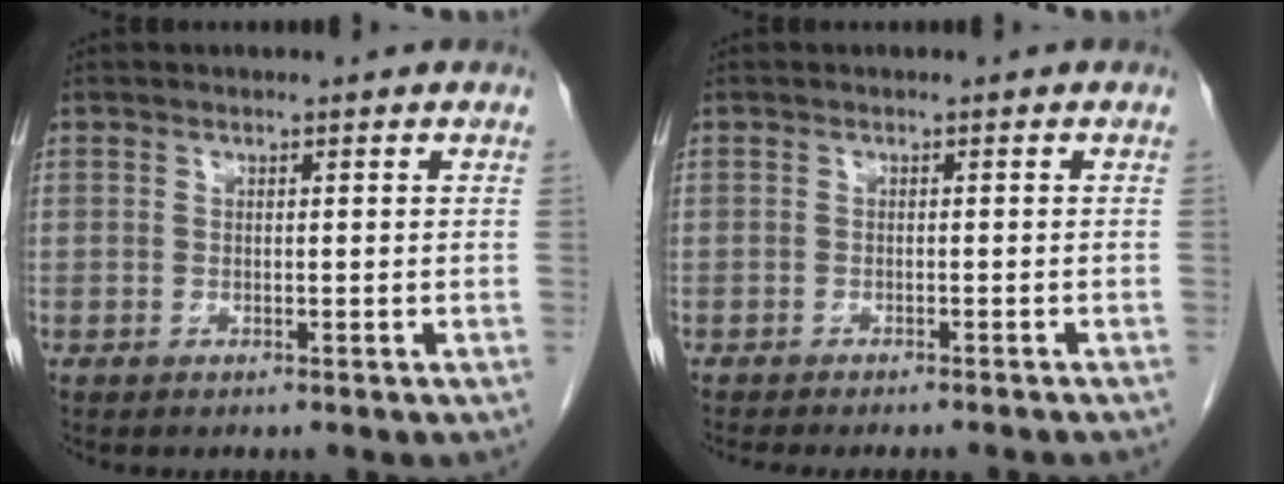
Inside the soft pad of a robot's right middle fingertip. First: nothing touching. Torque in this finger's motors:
{"motor_torque": [1.07, -1.07, 0.07, 0.04]}